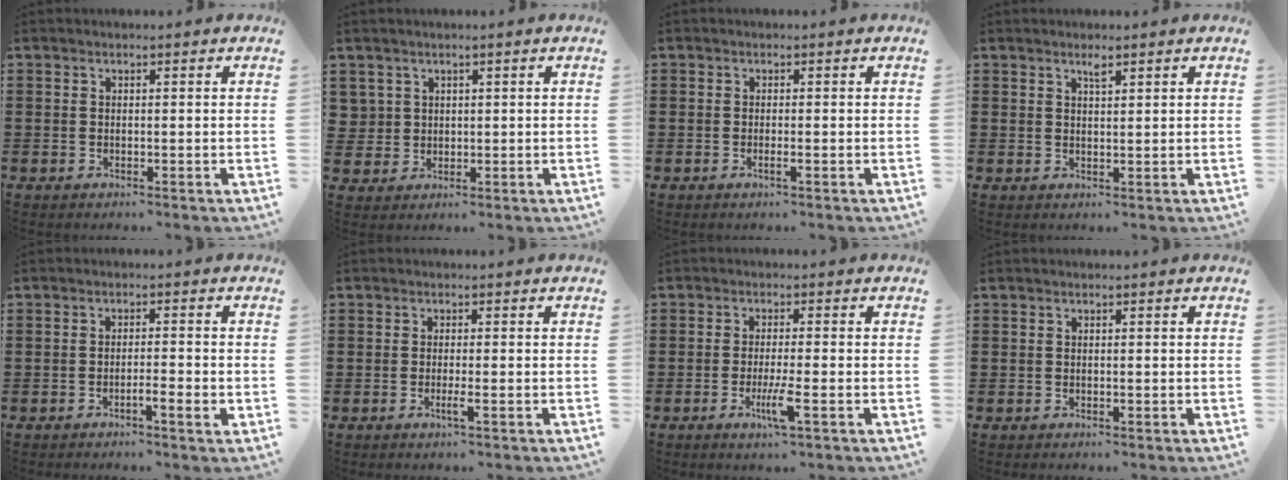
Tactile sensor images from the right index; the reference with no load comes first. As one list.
[{"total": 2.5, "force": [1.1, 2.2, 0.0], "torque": [-0.012, 0.010, 0.020]}, {"total": 0.9, "force": [-0.5, -0.1, 0.8], "torque": [-0.013, -0.005, -0.008]}, {"total": 1.4, "force": [1.0, 0.3, 0.9], "torque": [-0.020, 0.001, 0.018]}, {"total": 2.8, "force": [-1.4, 0.1, 2.4], "torque": [-0.041, -0.004, -0.024]}, {"total": 1.9, "force": [-0.9, 0.0, 1.7], "torque": [-0.035, -0.006, -0.018]}, {"total": 4.6, "force": [-1.9, 0.1, 4.2], "torque": [-0.082, -0.019, -0.034]}, {"total": 0.0}]